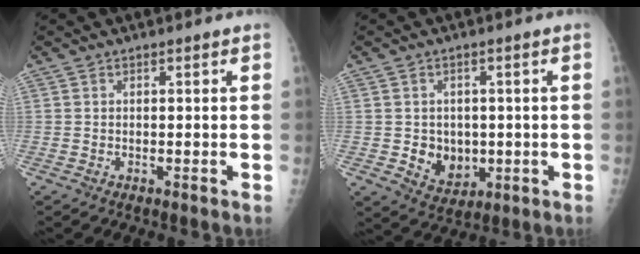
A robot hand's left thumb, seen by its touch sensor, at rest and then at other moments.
{"total": 7.1, "force": [-0.8, 5.8, 4.1], "torque": [-0.030, -0.003, 0.005]}